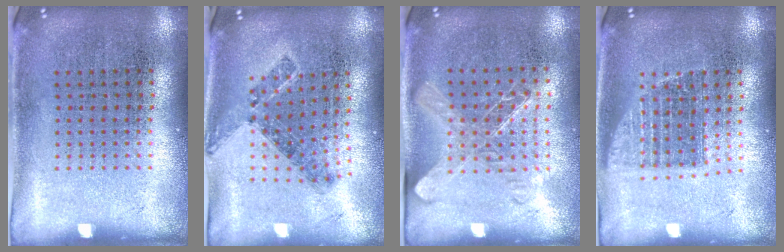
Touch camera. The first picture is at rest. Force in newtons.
{"total": 0.8, "press": 0.8, "slide": 0.2}
{"total": 1.4, "press": 1.2, "slide": 0.7}
{"total": 1.4, "press": 1.2, "slide": 0.7}